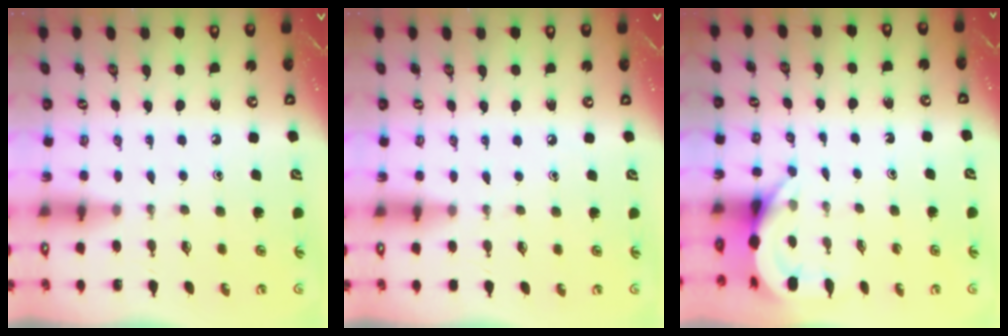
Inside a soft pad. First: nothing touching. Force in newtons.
{"total": 2.5, "press": 2.5, "slide": 0.4}
{"total": 5.1, "press": 5.0, "slide": 0.3}